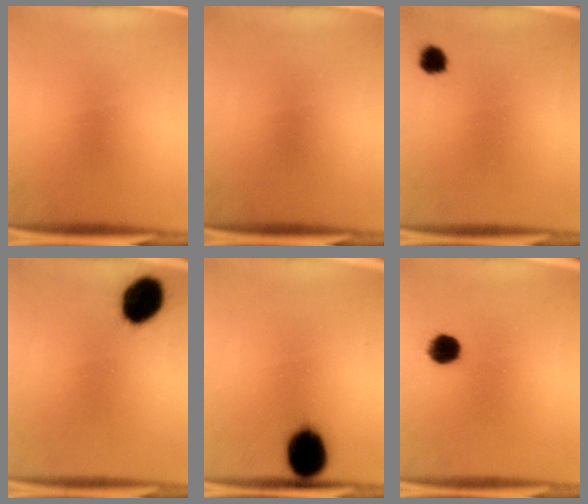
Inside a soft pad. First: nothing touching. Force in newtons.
{"total": 0.0}
{"total": 2.8}
{"total": 12.0}
{"total": 10.2}
{"total": 5.1}